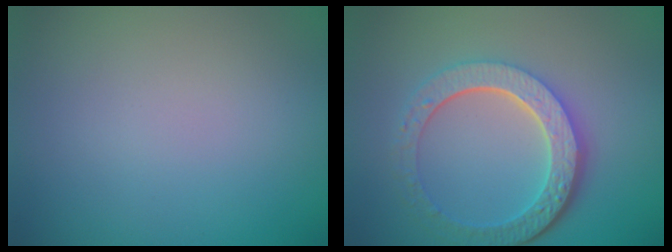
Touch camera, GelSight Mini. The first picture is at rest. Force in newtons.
{"total": 6.1, "press": 4.6, "slide": 4.1}